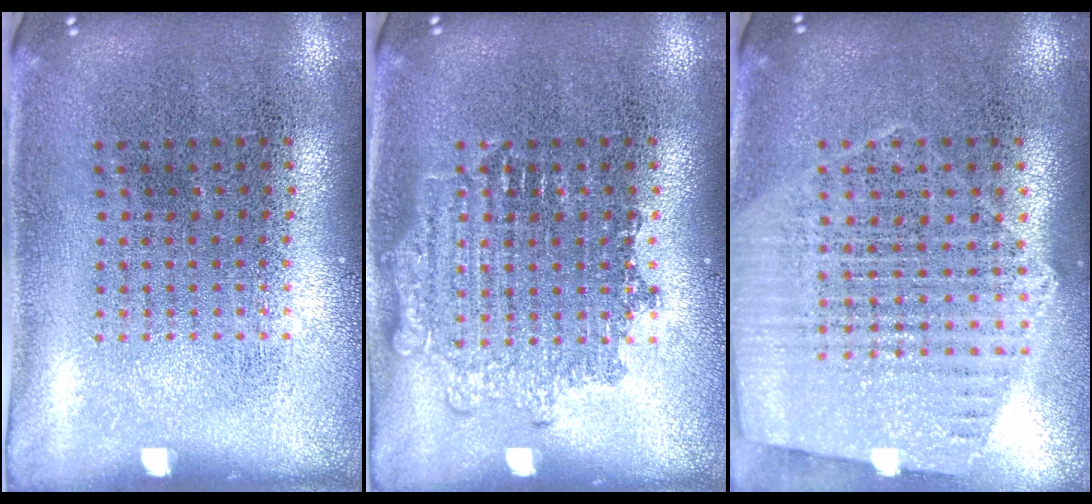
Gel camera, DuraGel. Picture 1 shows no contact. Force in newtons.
{"total": 2.0, "press": 1.9, "slide": 0.4}
{"total": 1.2, "press": 1.2, "slide": 0.3}